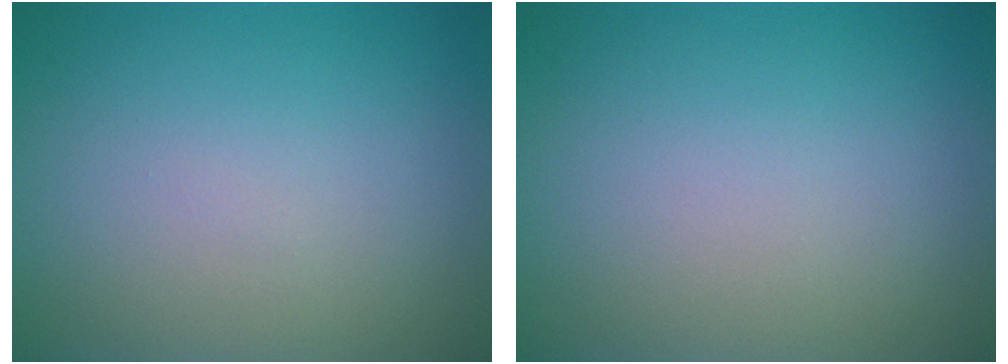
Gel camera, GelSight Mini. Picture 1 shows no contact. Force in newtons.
{"total": 0.0}